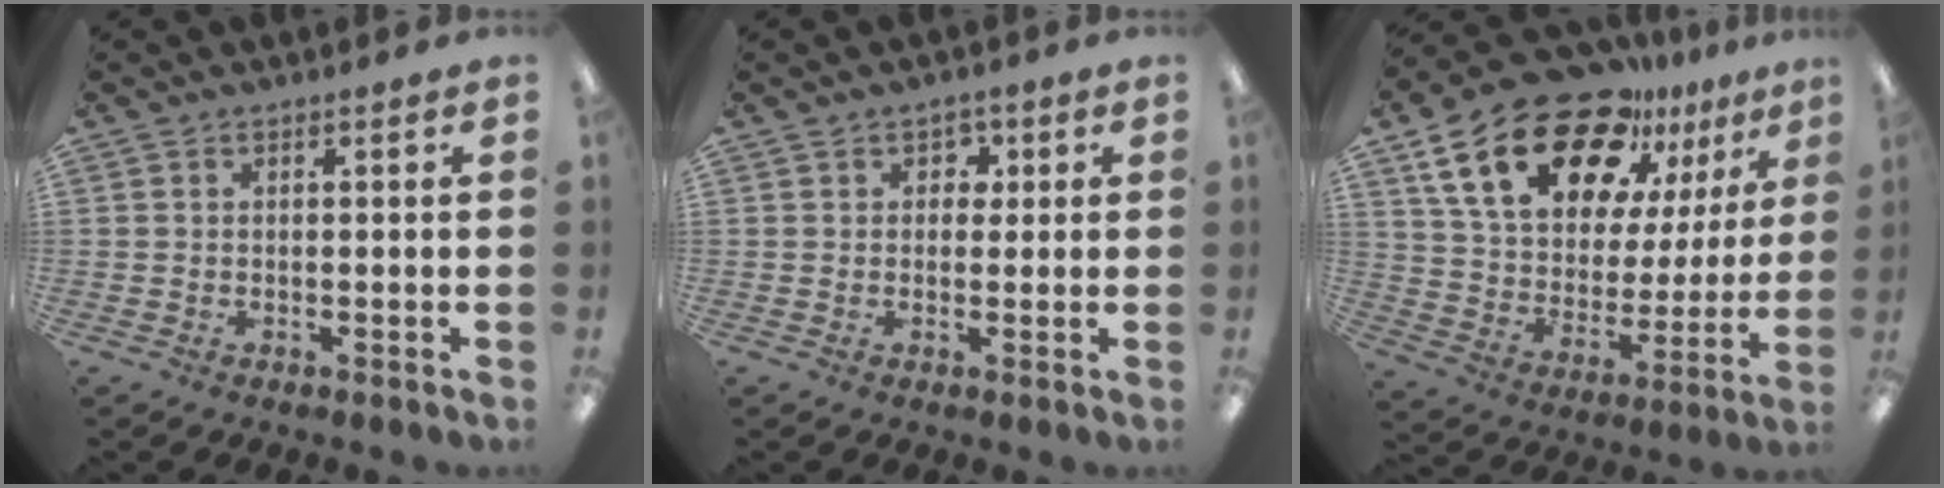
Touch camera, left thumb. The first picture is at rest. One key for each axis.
{"total": 2.7, "fx": 0.7, "fy": 2.4, "fz": 0.9, "tx": -0.007, "ty": 0.002, "tz": 0.008}
{"total": 23.3, "fx": 14.8, "fy": 12.1, "fz": 13.3, "tx": -0.229, "ty": -0.084, "tz": 0.266}